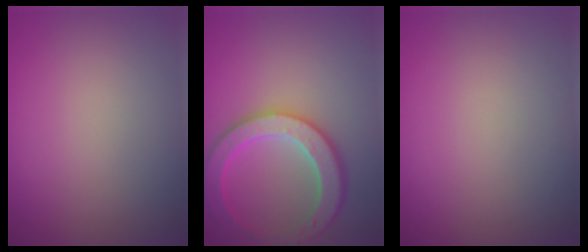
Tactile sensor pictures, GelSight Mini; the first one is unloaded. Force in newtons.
{"total": 4.7, "press": 4.6, "slide": 1.2}
{"total": 0.0}